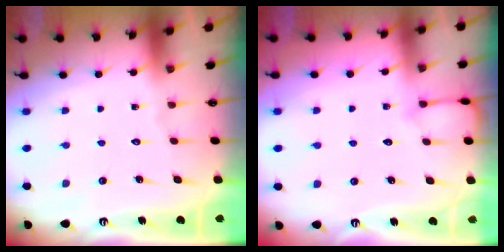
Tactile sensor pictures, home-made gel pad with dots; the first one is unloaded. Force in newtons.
{"total": 4.3, "press": 4.2, "slide": 0.6}